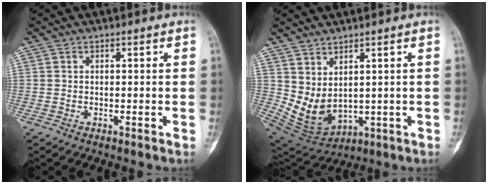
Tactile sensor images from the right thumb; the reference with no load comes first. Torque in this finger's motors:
{"motor_torque": [0.02, 1.31, 0.56, 0.01, 0.07]}